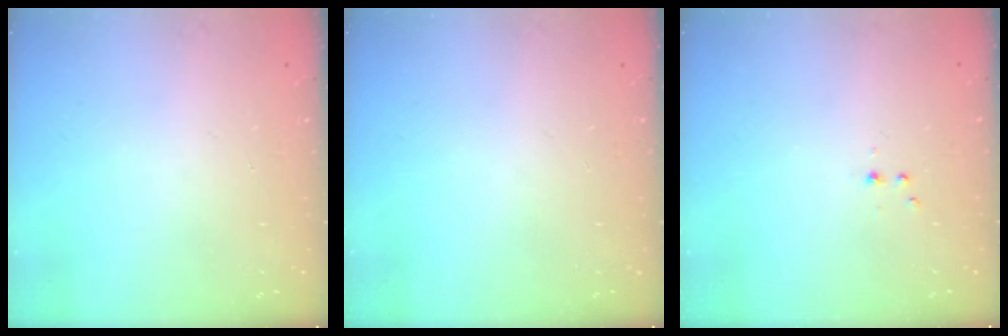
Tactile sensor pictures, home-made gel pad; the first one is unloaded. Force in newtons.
{"total": 0.0}
{"total": 2.2, "press": 1.9, "slide": 1.0}